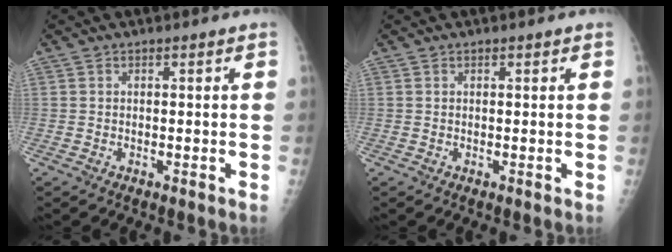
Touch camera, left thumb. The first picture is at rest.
{"total": 0.0}